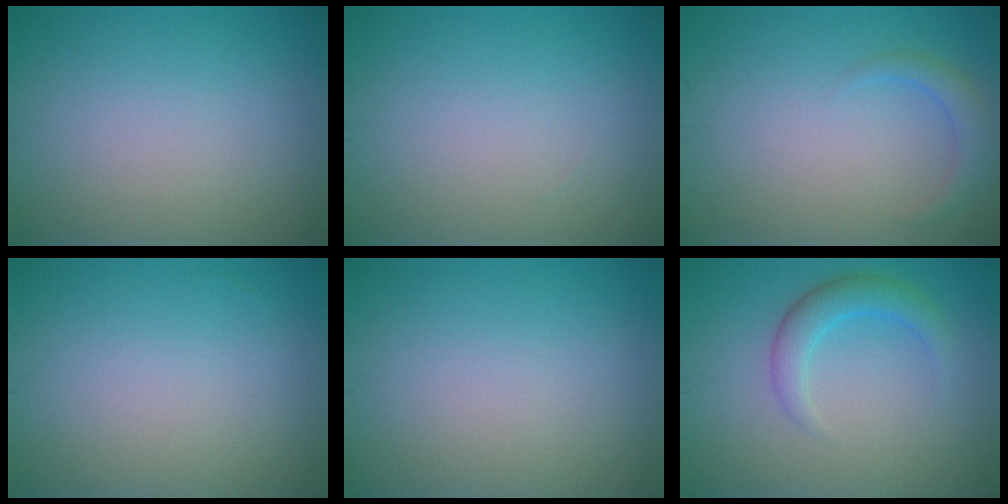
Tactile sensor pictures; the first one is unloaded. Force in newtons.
{"total": 0.0}
{"total": 1.9, "press": 1.9, "slide": 0.1}
{"total": 0.0}
{"total": 0.0}
{"total": 3.0, "press": 3.0, "slide": 0.1}